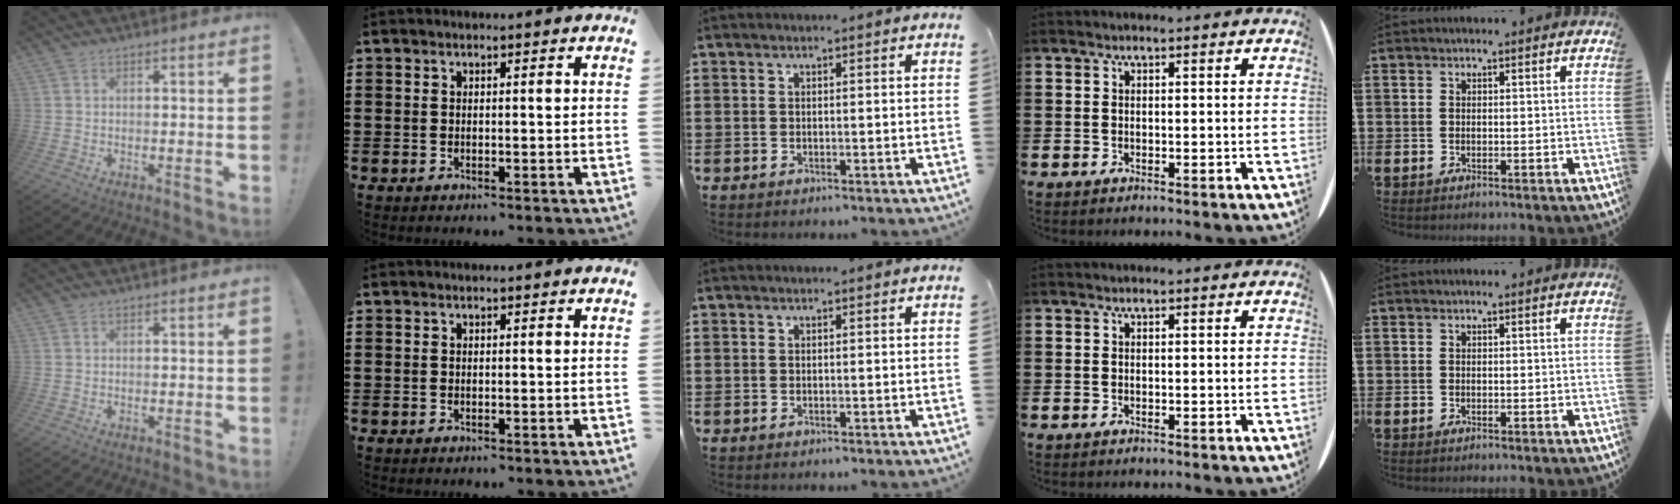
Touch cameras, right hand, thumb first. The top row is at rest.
{}